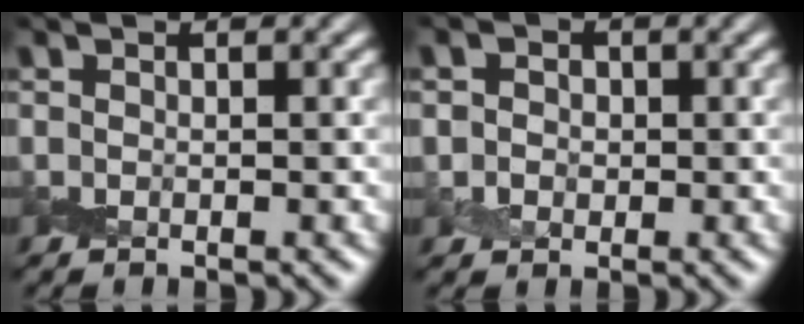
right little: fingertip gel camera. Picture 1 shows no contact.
{"total": 2.0, "force": [0.1, 1.8, 0.8], "torque": [0.004, 0.005, -0.006]}